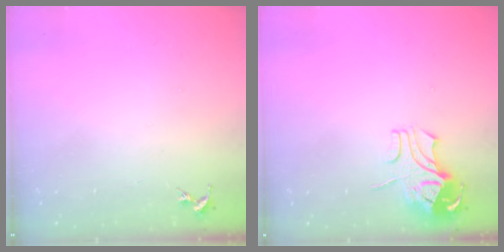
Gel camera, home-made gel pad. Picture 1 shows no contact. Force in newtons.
{"total": 9.4, "press": 9.4, "slide": 1.1}